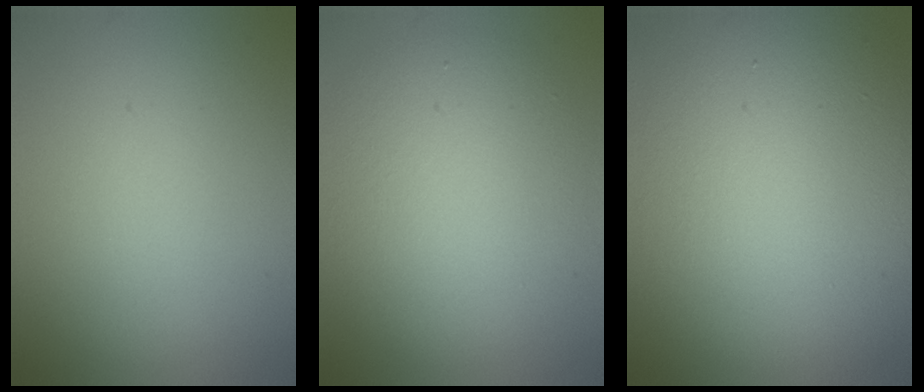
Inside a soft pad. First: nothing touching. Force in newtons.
{"total": 6.8, "press": 6.7, "slide": 0.5}
{"total": 17.1, "press": 17.0, "slide": 1.1}